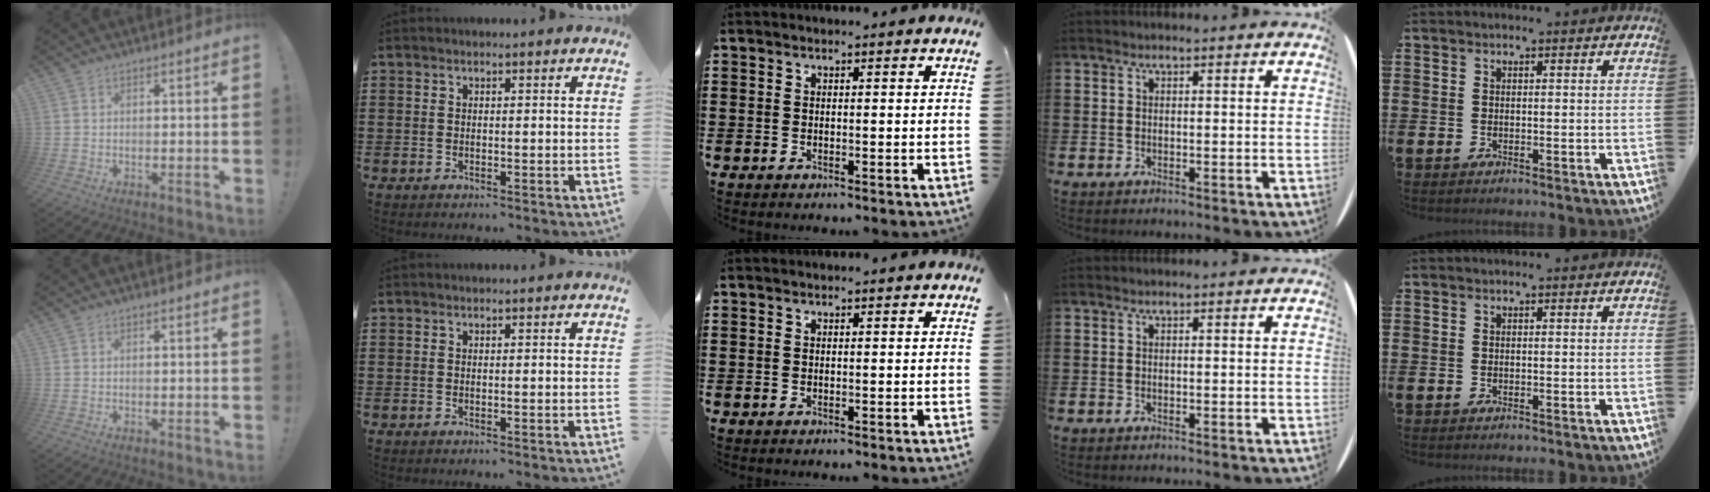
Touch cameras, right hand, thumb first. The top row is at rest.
{}